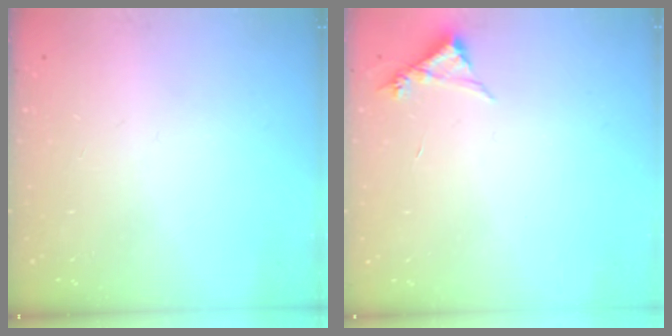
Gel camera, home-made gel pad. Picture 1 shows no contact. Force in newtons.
{"total": 4.3, "press": 4.2, "slide": 0.4}